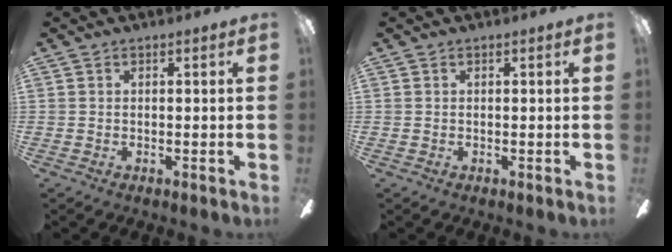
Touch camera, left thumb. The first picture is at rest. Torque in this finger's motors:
{"motor_torque": [-0.02, 0.00, -0.16, 0.09, 0.00]}